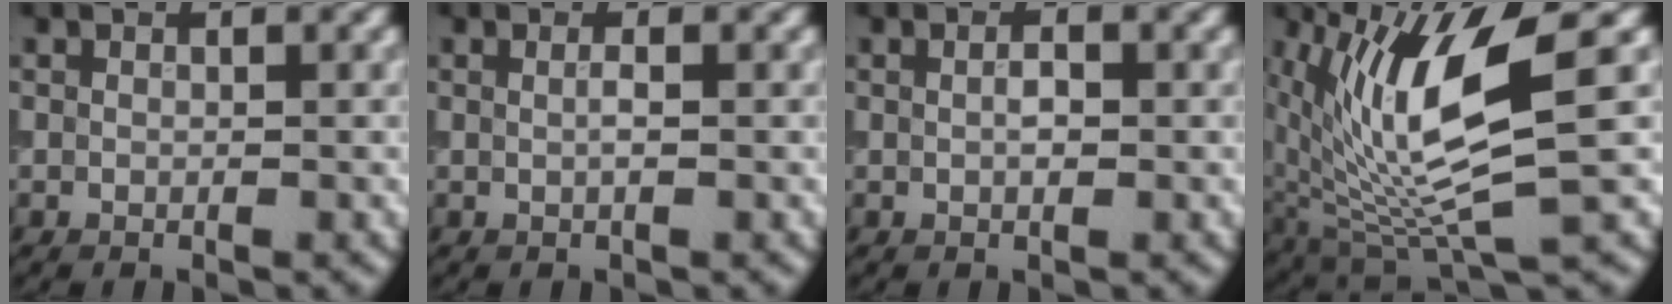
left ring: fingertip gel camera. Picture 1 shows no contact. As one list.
[{"total": 0.8, "force": [0.0, 0.1, 0.8], "torque": [-0.017, 0.002, 0.000]}, {"total": 1.2, "force": [0.1, 0.5, 1.1], "torque": [-0.023, 0.001, 0.001]}, {"total": 10.7, "force": [2.2, 2.9, 10.0], "torque": [-0.199, -0.015, 0.046]}]